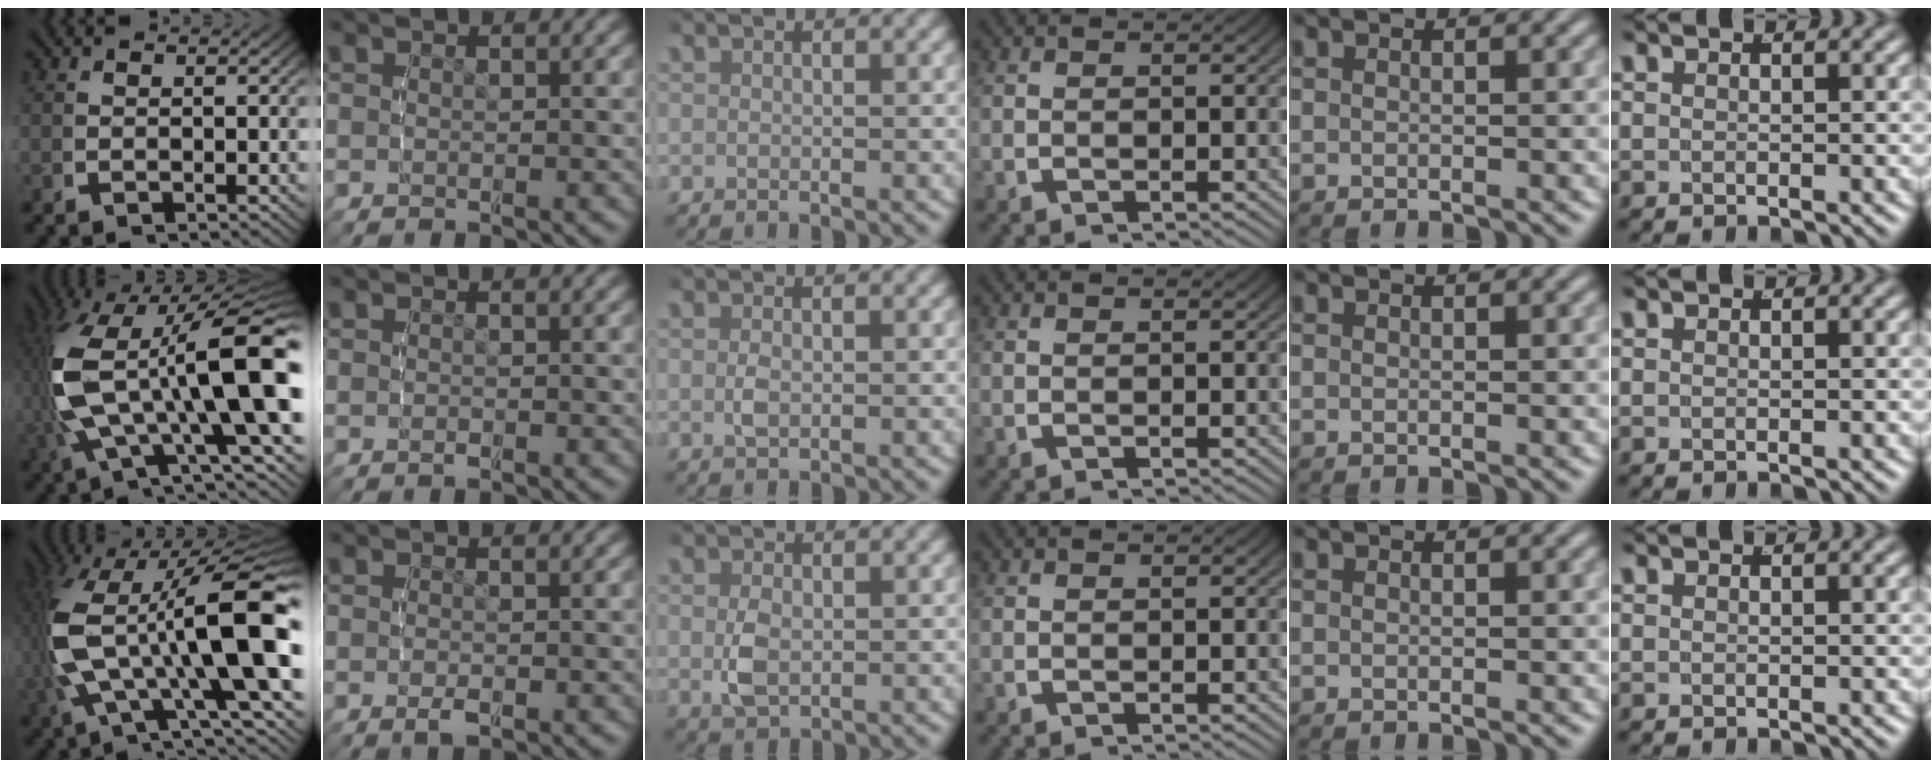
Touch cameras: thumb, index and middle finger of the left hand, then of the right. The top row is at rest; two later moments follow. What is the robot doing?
{"motion": "lift_and_place", "object": "button"}